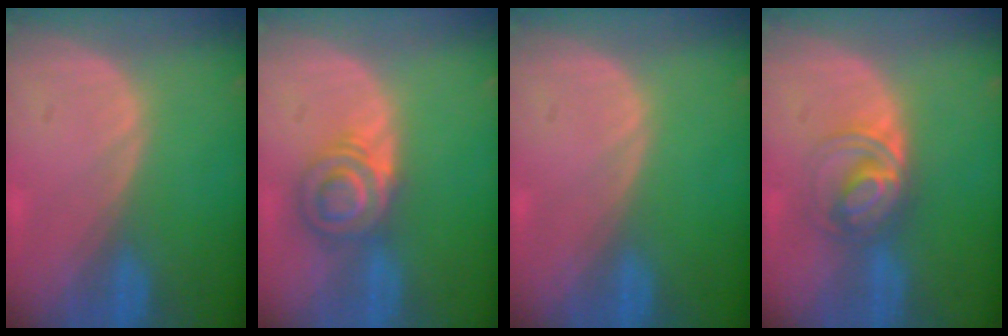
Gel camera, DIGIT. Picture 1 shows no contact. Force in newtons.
{"total": 5.7, "press": 5.6, "slide": 1.1}
{"total": 0.0}
{"total": 6.0, "press": 5.6, "slide": 2.3}